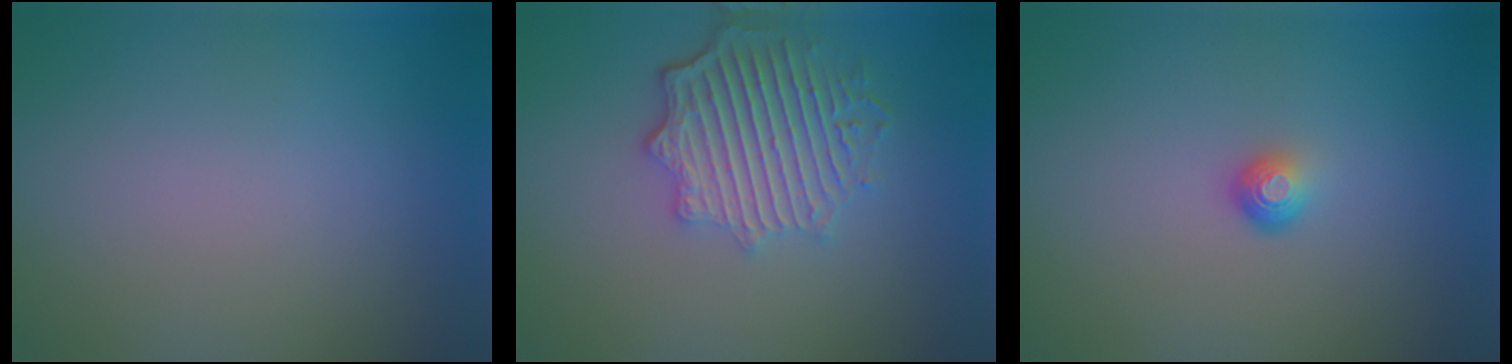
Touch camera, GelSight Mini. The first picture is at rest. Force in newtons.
{"total": 5.8, "press": 4.6, "slide": 3.6}
{"total": 1.6, "press": 1.0, "slide": 1.3}